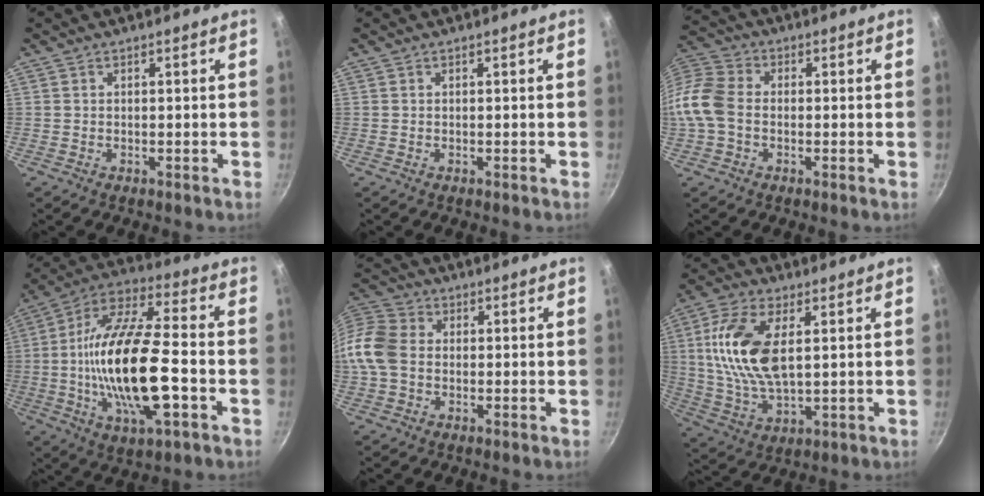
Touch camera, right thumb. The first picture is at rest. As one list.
[{"total": 0.0}, {"total": 9.7, "force": [-1.7, 7.1, 6.4], "torque": [-0.122, 0.024, -0.055]}, {"total": 23.0, "force": [-3.9, 8.3, 21.1], "torque": [-0.392, 0.019, -0.081]}, {"total": 11.9, "force": [-0.9, 9.3, 7.4], "torque": [-0.145, 0.023, -0.038]}, {"total": 15.1, "force": [3.1, 7.5, 12.7], "torque": [-0.248, -0.005, 0.060]}]